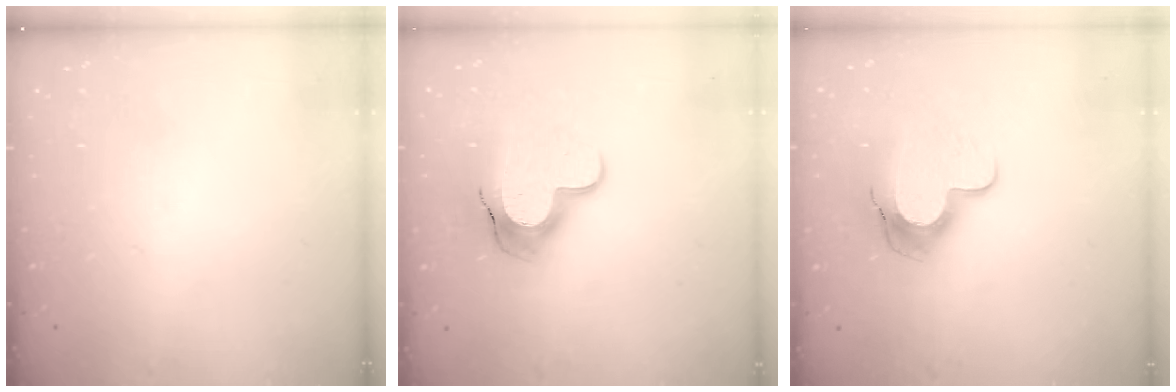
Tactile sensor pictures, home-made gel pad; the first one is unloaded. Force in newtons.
{"total": 13.7, "press": 13.6, "slide": 1.0}
{"total": 12.6, "press": 12.5, "slide": 1.1}